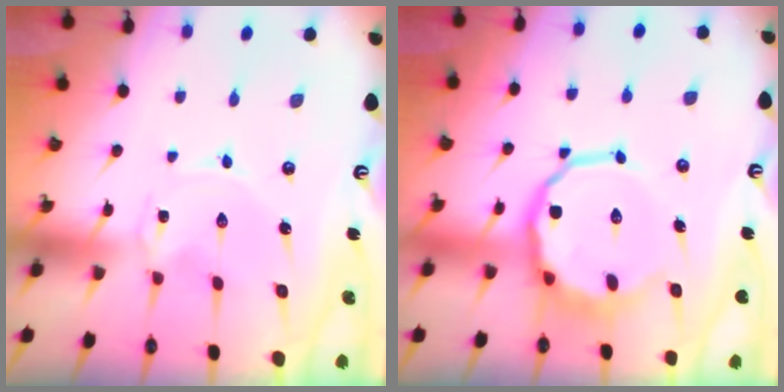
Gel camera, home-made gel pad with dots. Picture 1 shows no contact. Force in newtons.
{"total": 11.0, "press": 10.5, "slide": 3.2}